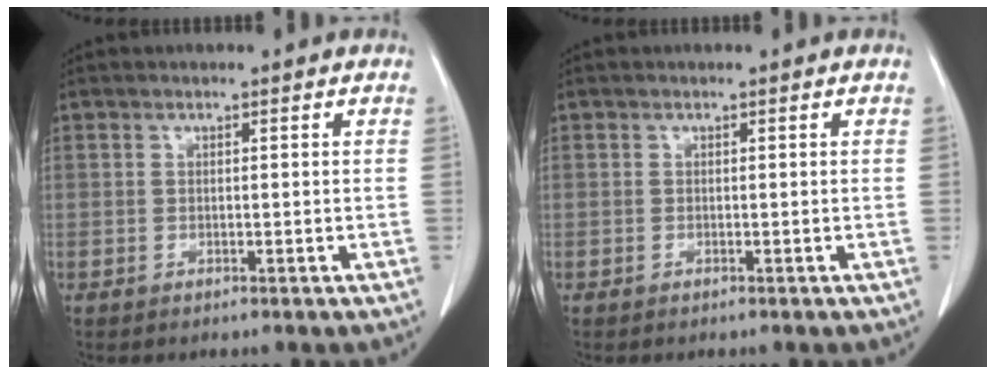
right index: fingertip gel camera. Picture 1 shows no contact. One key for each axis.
{"total": 0.0}